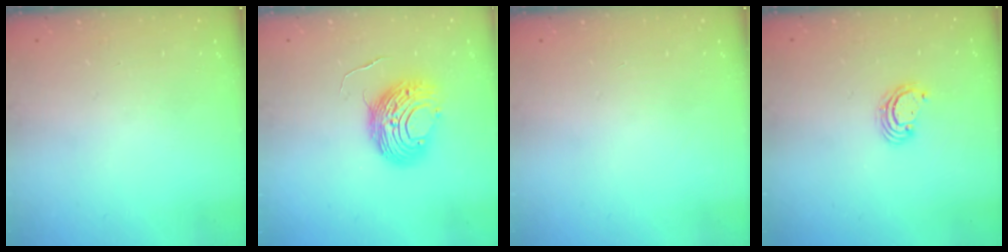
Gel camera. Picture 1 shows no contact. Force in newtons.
{"total": 10.3, "press": 10.3, "slide": 0.7}
{"total": 0.0}
{"total": 3.2, "press": 3.2, "slide": 0.3}